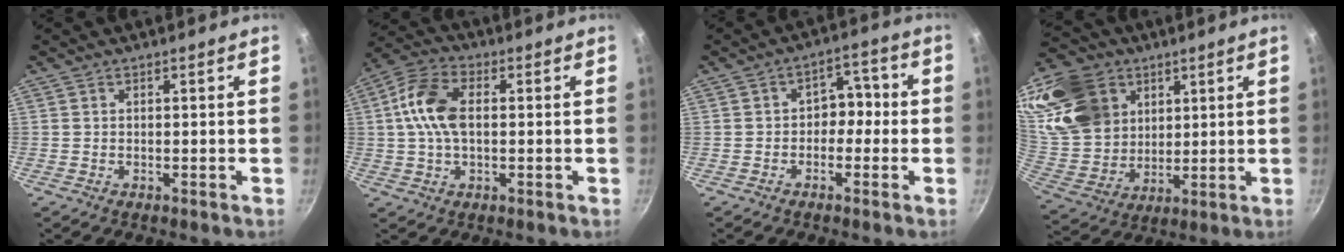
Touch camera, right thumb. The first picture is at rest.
{"total": 10.8, "force": [1.1, 6.4, 8.5], "torque": [-0.161, 0.021, 0.009]}
{"total": 5.3, "force": [-0.8, 4.1, 3.3], "torque": [0.009, 0.023, -0.021]}
{"total": 22.1, "force": [9.6, 16.5, 11.1], "torque": [-0.214, -0.023, 0.195]}